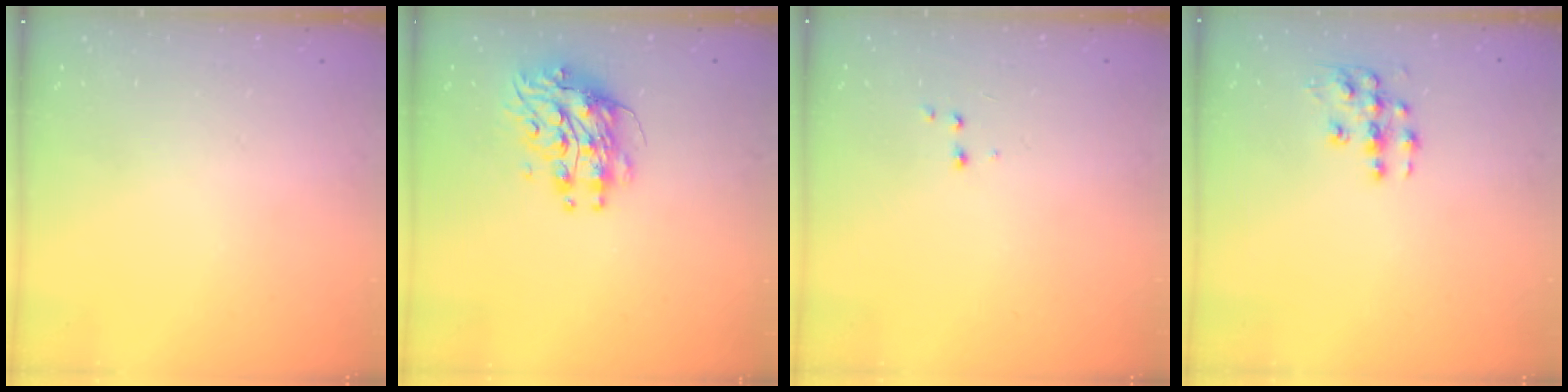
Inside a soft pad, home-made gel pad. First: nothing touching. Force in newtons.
{"total": 9.0, "press": 9.0, "slide": 0.9}
{"total": 2.6, "press": 2.5, "slide": 0.6}
{"total": 7.8, "press": 7.8, "slide": 0.4}